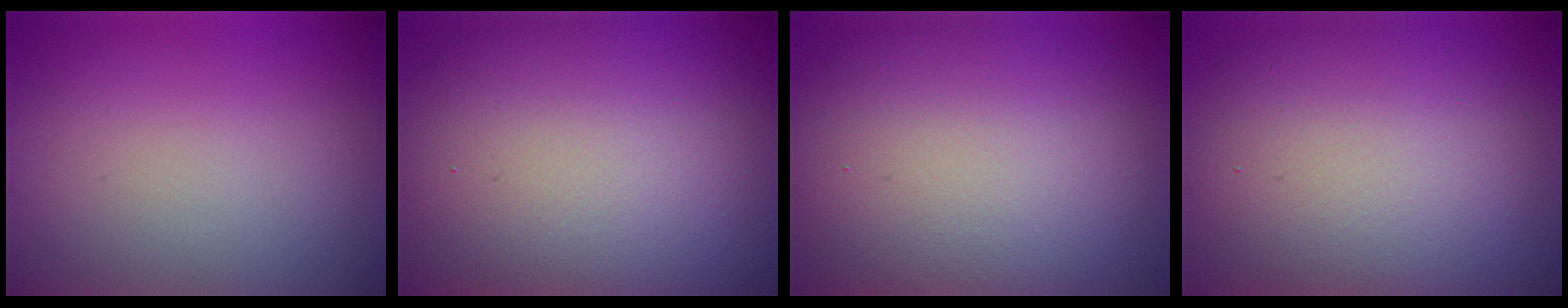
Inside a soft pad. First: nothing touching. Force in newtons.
{"total": 14.8, "press": 14.8, "slide": 0.7}
{"total": 13.5, "press": 13.5, "slide": 1.3}
{"total": 11.6, "press": 11.6, "slide": 0.6}